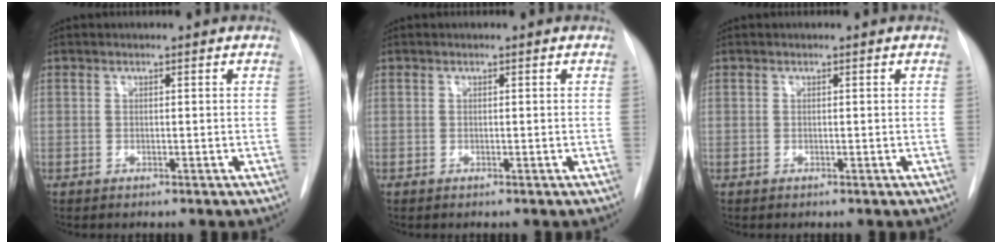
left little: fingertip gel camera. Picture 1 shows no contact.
{"total": 0.0}
{"total": 0.0}